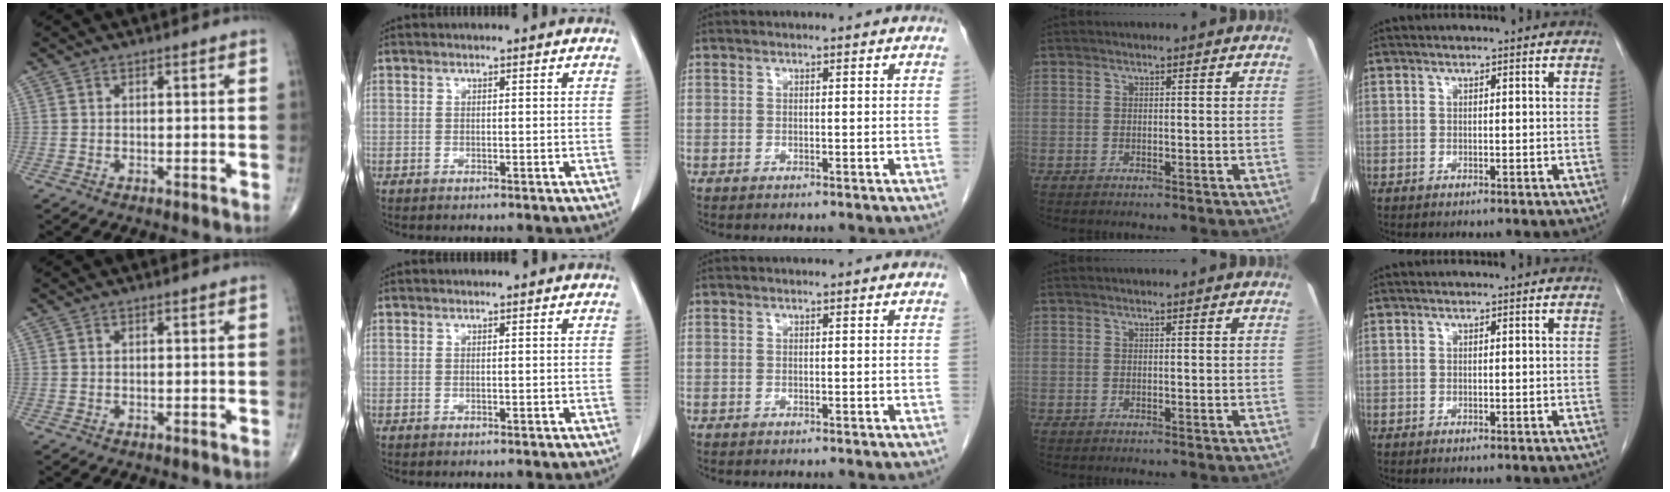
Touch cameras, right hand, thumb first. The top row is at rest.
{"index": {"total": 0.6, "force": [-0.1, 0.2, 0.5], "torque": [-0.018, 0.003, 0.001]}}